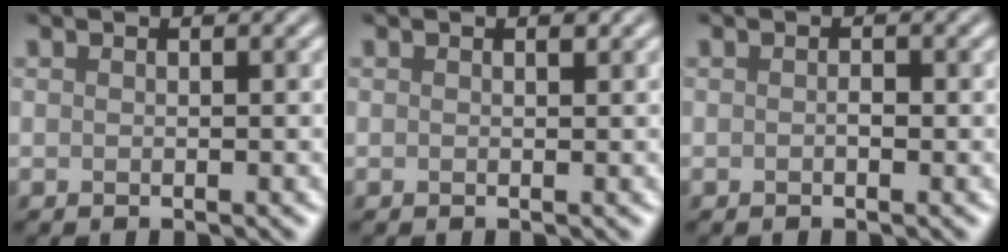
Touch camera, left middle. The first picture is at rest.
{"total": 0.0}
{"total": 0.6, "force": [-0.5, 0.1, 0.2], "torque": [-0.008, 0.000, -0.003]}